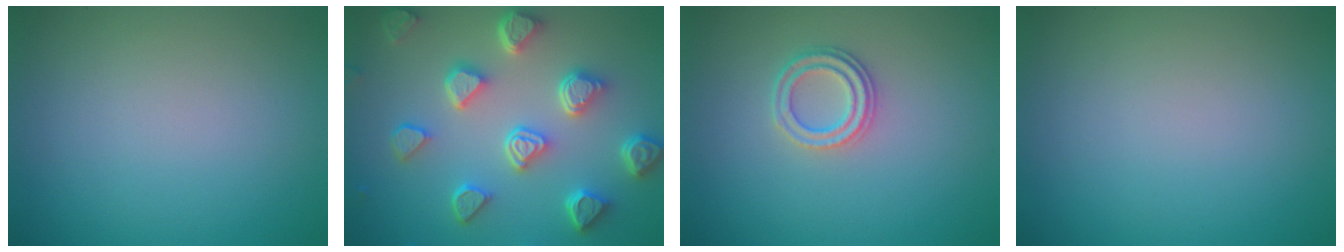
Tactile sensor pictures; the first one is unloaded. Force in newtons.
{"total": 6.6, "press": 5.2, "slide": 4.0}
{"total": 2.3, "press": 2.1, "slide": 1.0}
{"total": 0.0}